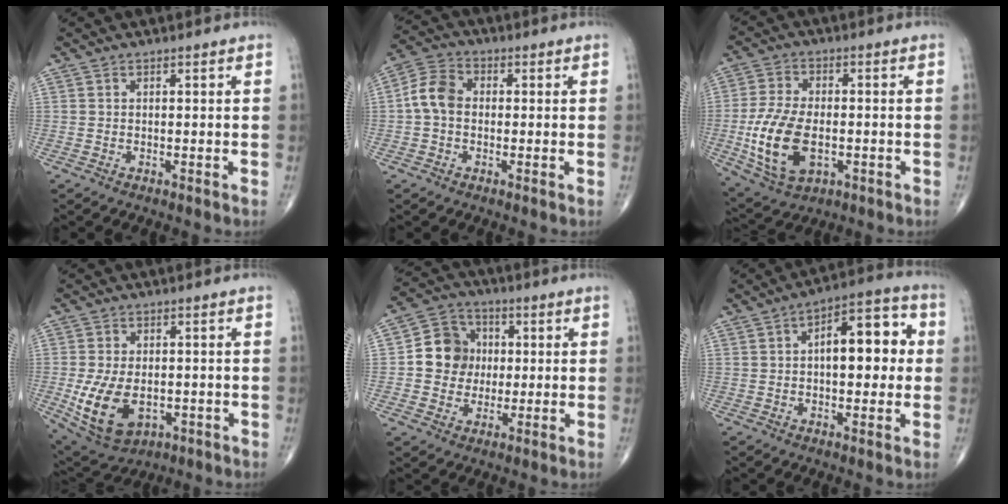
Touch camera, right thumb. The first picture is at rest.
{"total": 6.6, "force": [-0.3, 4.9, 4.4], "torque": [-0.081, 0.022, -0.017]}
{"total": 14.1, "force": [-2.8, 8.0, 11.2], "torque": [-0.225, 0.001, -0.041]}
{"total": 12.2, "force": [-2.6, 7.6, 9.1], "torque": [-0.168, -0.002, -0.026]}
{"total": 9.9, "force": [0.4, 9.0, 4.3], "torque": [-0.035, 0.017, -0.001]}
{"total": 13.1, "force": [1.3, 6.3, 11.4], "torque": [-0.133, 0.026, 0.012]}